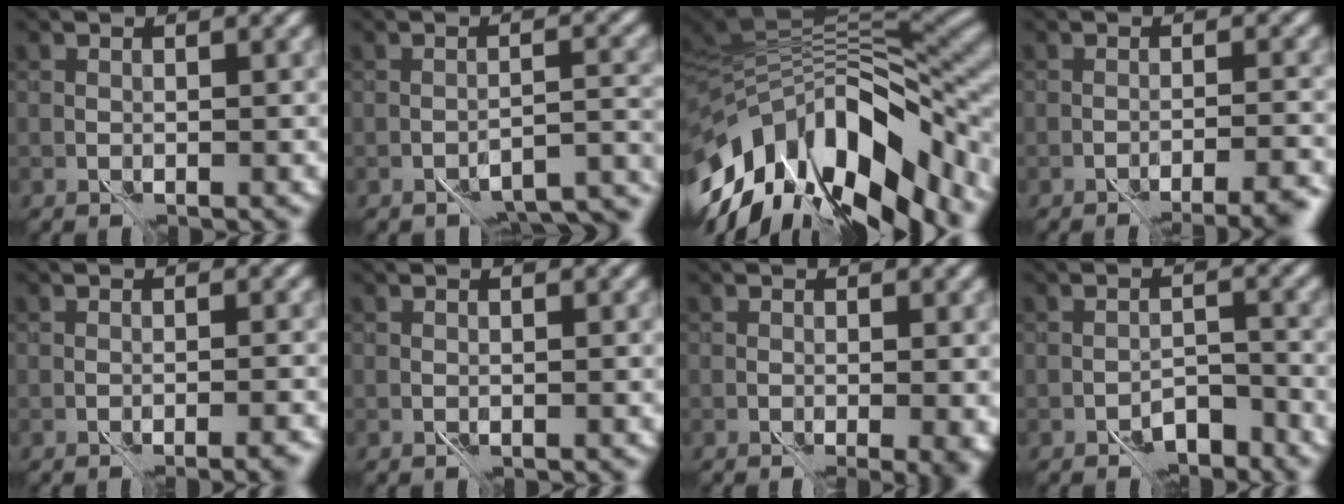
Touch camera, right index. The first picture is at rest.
{"total": 5.9, "force": [-4.8, 1.8, 3.0], "torque": [-0.039, -0.002, -0.054]}
{"total": 14.1, "force": [-6.1, 6.5, 11.0], "torque": [-0.190, 0.008, -0.101]}
{"total": 5.4, "force": [-4.9, 0.5, 2.3], "torque": [-0.031, 0.004, -0.054]}
{"total": 2.2, "force": [-1.8, 0.3, 1.3], "torque": [-0.015, -0.002, -0.023]}
{"total": 0.0}
{"total": 2.2, "force": [-0.4, 0.9, 2.0], "torque": [-0.026, -0.001, -0.007]}
{"total": 3.7, "force": [-3.0, 1.4, 1.6], "torque": [-0.016, 0.001, -0.050]}